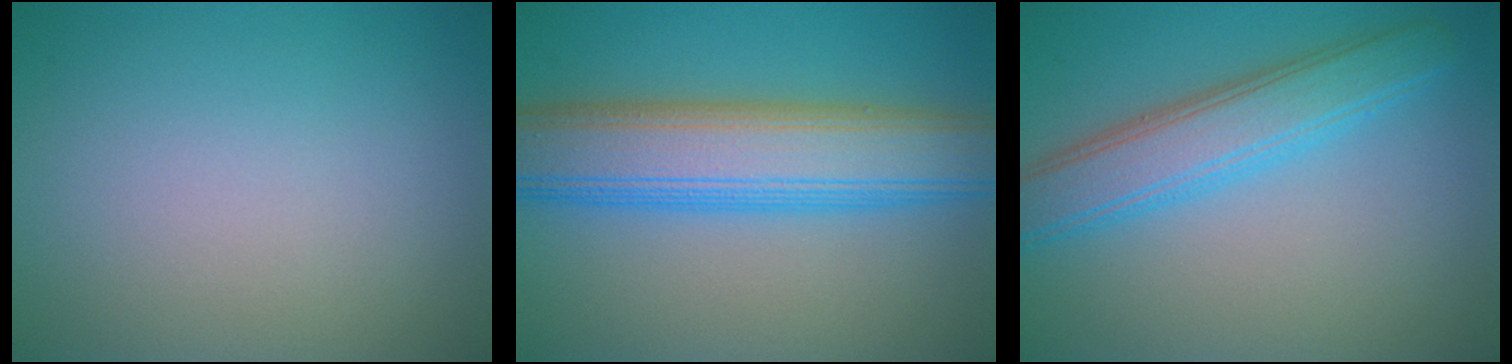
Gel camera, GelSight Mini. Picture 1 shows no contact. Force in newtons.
{"total": 9.3, "press": 9.3, "slide": 0.5}
{"total": 5.3, "press": 5.3, "slide": 0.1}